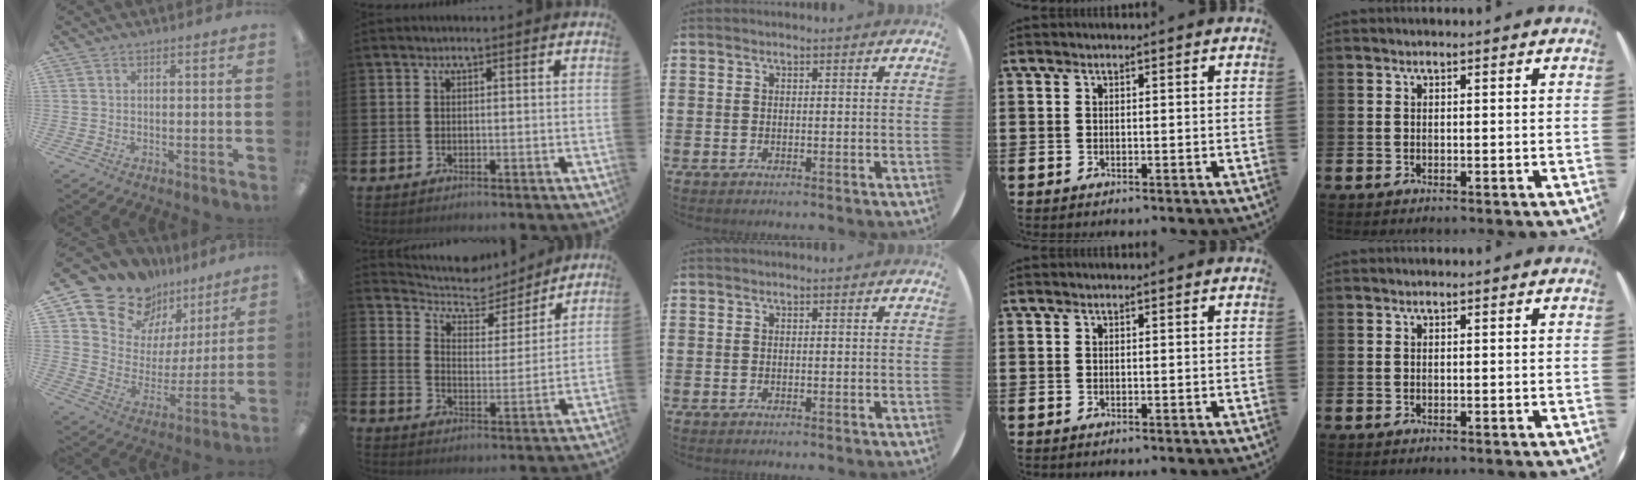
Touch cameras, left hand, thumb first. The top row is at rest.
{"thumb": {"total": 15.0, "force": [11.8, 8.9, 2.6], "torque": [-0.074, -0.096, 0.221]}, "index": {"total": 6.5, "force": [5.9, 2.4, 1.0], "torque": [-0.052, -0.047, 0.100]}}